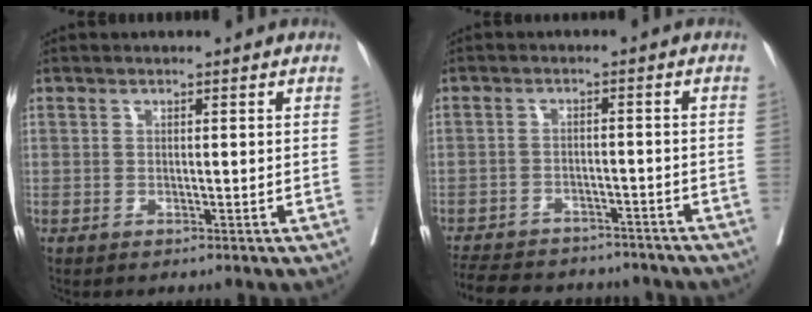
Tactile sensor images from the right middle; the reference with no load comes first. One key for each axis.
{"total": 18.2, "fx": -15.9, "fy": 5.9, "fz": 6.6, "tx": -0.165, "ty": -0.013, "tz": -0.208}